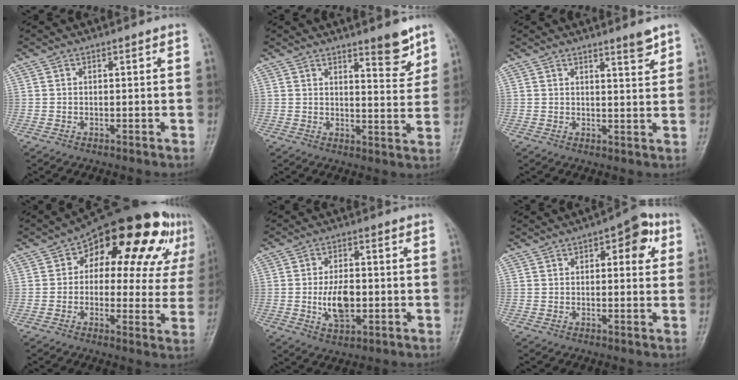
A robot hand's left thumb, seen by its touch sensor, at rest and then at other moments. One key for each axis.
{"total": 6.1, "fx": 4.5, "fy": 1.5, "fz": 3.8, "tx": -0.037, "ty": -0.038, "tz": 0.061}
{"total": 3.2, "fx": 2.5, "fy": 0.3, "fz": 2.0, "tx": -0.024, "ty": -0.024, "tz": 0.037}
{"total": 22.4, "fx": 9.1, "fy": 12.0, "fz": 16.5, "tx": -0.166, "ty": 0.023, "tz": 0.120}
{"total": 8.0, "fx": -0.9, "fy": 4.5, "fz": 6.5, "tx": -0.104, "ty": -0.001, "tz": -0.014}
{"total": 7.6, "fx": 2.7, "fy": 3.5, "fz": 6.2, "tx": -0.047, "ty": 0.004, "tz": 0.025}